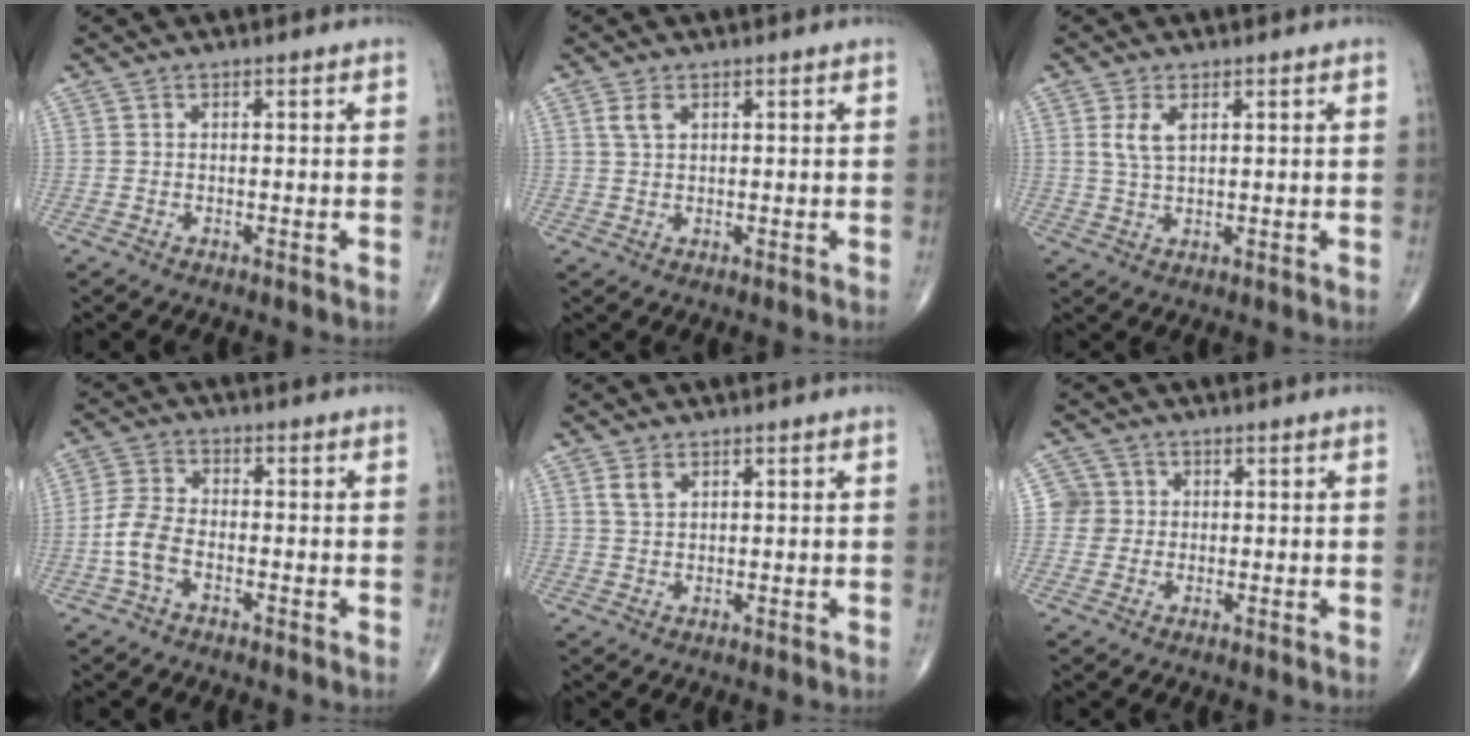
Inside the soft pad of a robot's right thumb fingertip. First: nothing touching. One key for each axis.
{"total": 2.3, "fx": 1.1, "fy": 1.2, "fz": 1.6, "tx": -0.035, "ty": 0.004, "tz": 0.026}
{"total": 3.8, "fx": 1.4, "fy": 1.7, "fz": 3.1, "tx": -0.064, "ty": -0.003, "tz": 0.033}
{"total": 6.0, "fx": -2.1, "fy": 3.3, "fz": 4.5, "tx": -0.102, "ty": 0.020, "tz": -0.047}
{"total": 2.4, "fx": 1.3, "fy": 1.4, "fz": 1.5, "tx": -0.029, "ty": -0.001, "tz": 0.031}
{"total": 3.6, "fx": 0.3, "fy": 3.6, "fz": 0.0, "tx": 0.028, "ty": 0.007, "tz": 0.001}